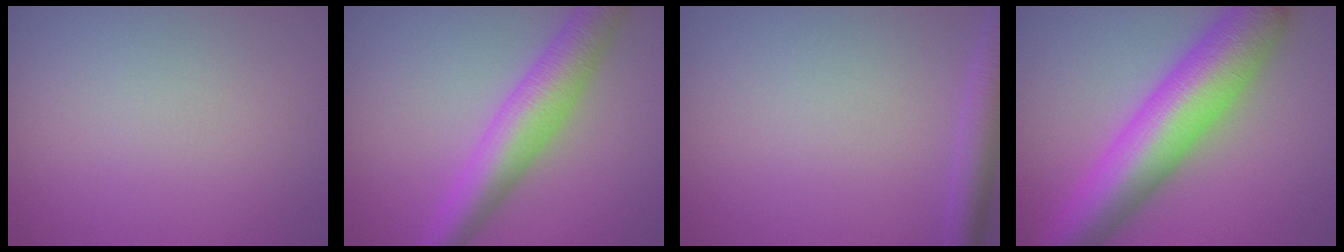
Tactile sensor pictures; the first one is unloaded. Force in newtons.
{"total": 5.9, "press": 5.9, "slide": 0.2}
{"total": 3.0, "press": 3.0, "slide": 0.2}
{"total": 10.5, "press": 10.5, "slide": 0.3}